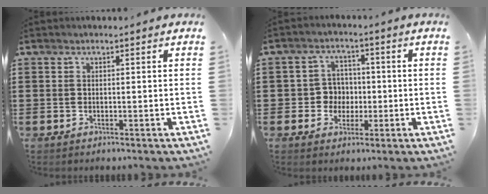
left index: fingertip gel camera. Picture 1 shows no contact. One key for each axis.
{"total": 4.6, "fx": -0.5, "fy": 4.3, "fz": 1.5, "tx": -0.043, "ty": 0.011, "tz": -0.012}